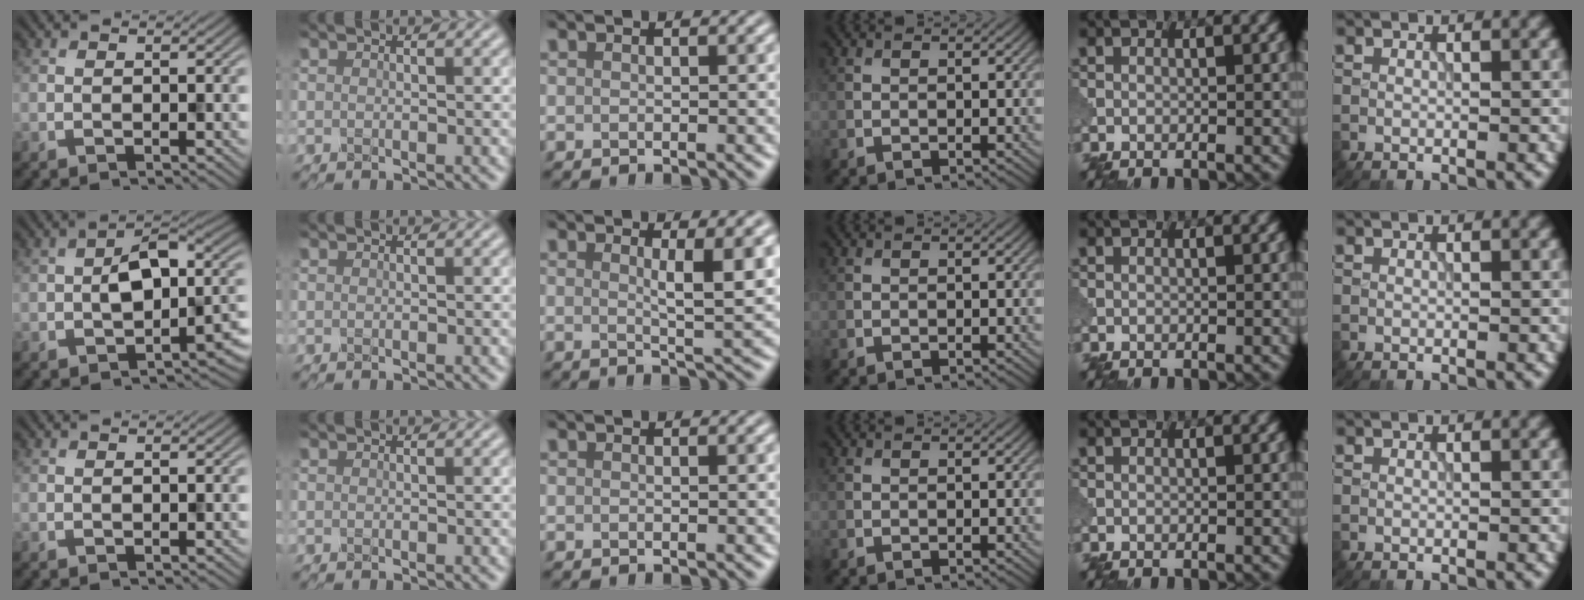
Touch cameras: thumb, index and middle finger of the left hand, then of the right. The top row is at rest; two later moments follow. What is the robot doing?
{"motion": "shake", "object": "medicine bottle"}